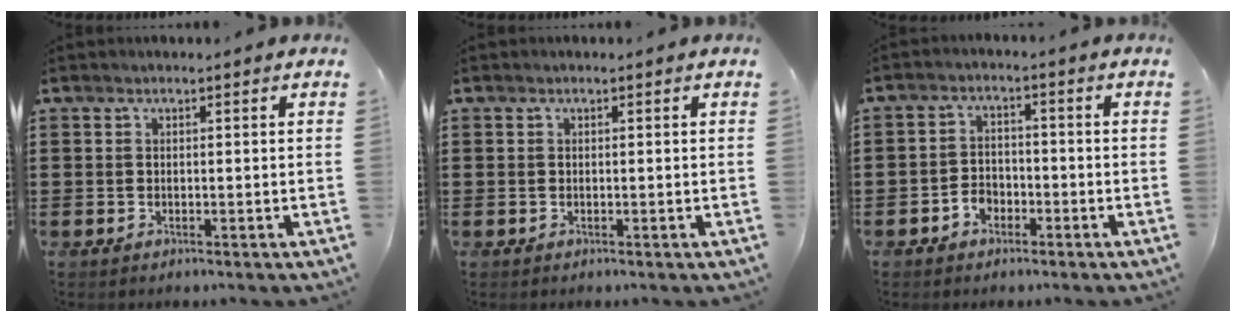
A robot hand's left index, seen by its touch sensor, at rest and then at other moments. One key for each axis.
{"total": 0.0}
{"total": 2.9, "fx": -1.9, "fy": 2.0, "fz": 0.9, "tx": -0.022, "ty": 0.005, "tz": -0.039}